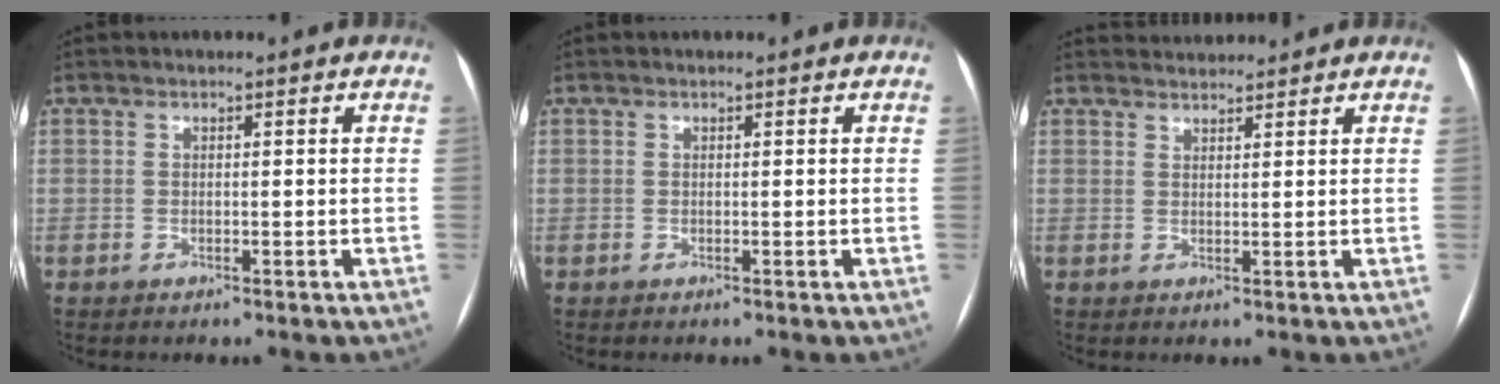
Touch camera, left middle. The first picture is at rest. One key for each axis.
{"total": 0.0}
{"total": 3.3, "fx": 3.3, "fy": 0.5, "fz": -0.1, "tx": -0.002, "ty": 0.023, "tz": 0.055}